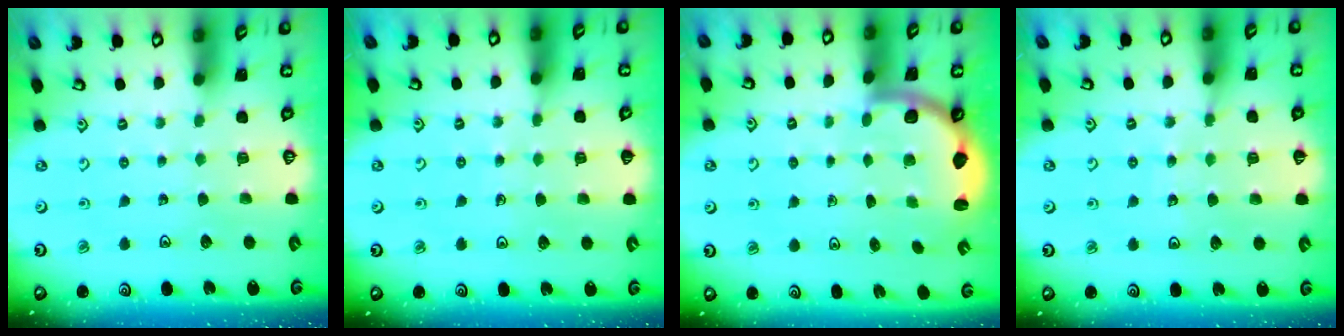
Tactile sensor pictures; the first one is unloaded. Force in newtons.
{"total": 4.0, "press": 3.9, "slide": 0.5}
{"total": 2.6, "press": 2.5, "slide": 0.6}
{"total": 5.8, "press": 5.5, "slide": 1.6}